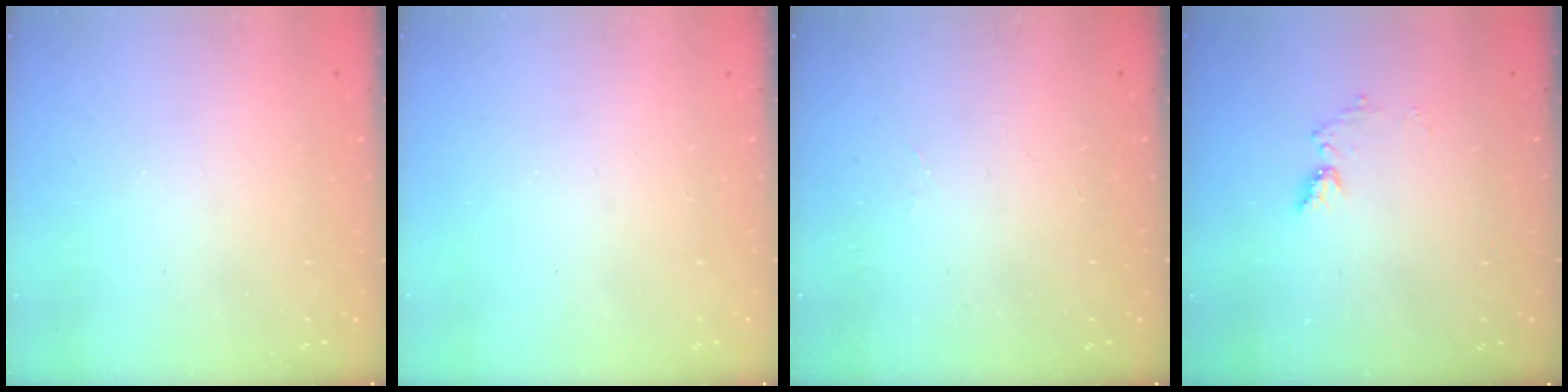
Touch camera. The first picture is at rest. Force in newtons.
{"total": 0.0}
{"total": 2.0, "press": 1.9, "slide": 0.8}
{"total": 5.7, "press": 5.6, "slide": 0.6}